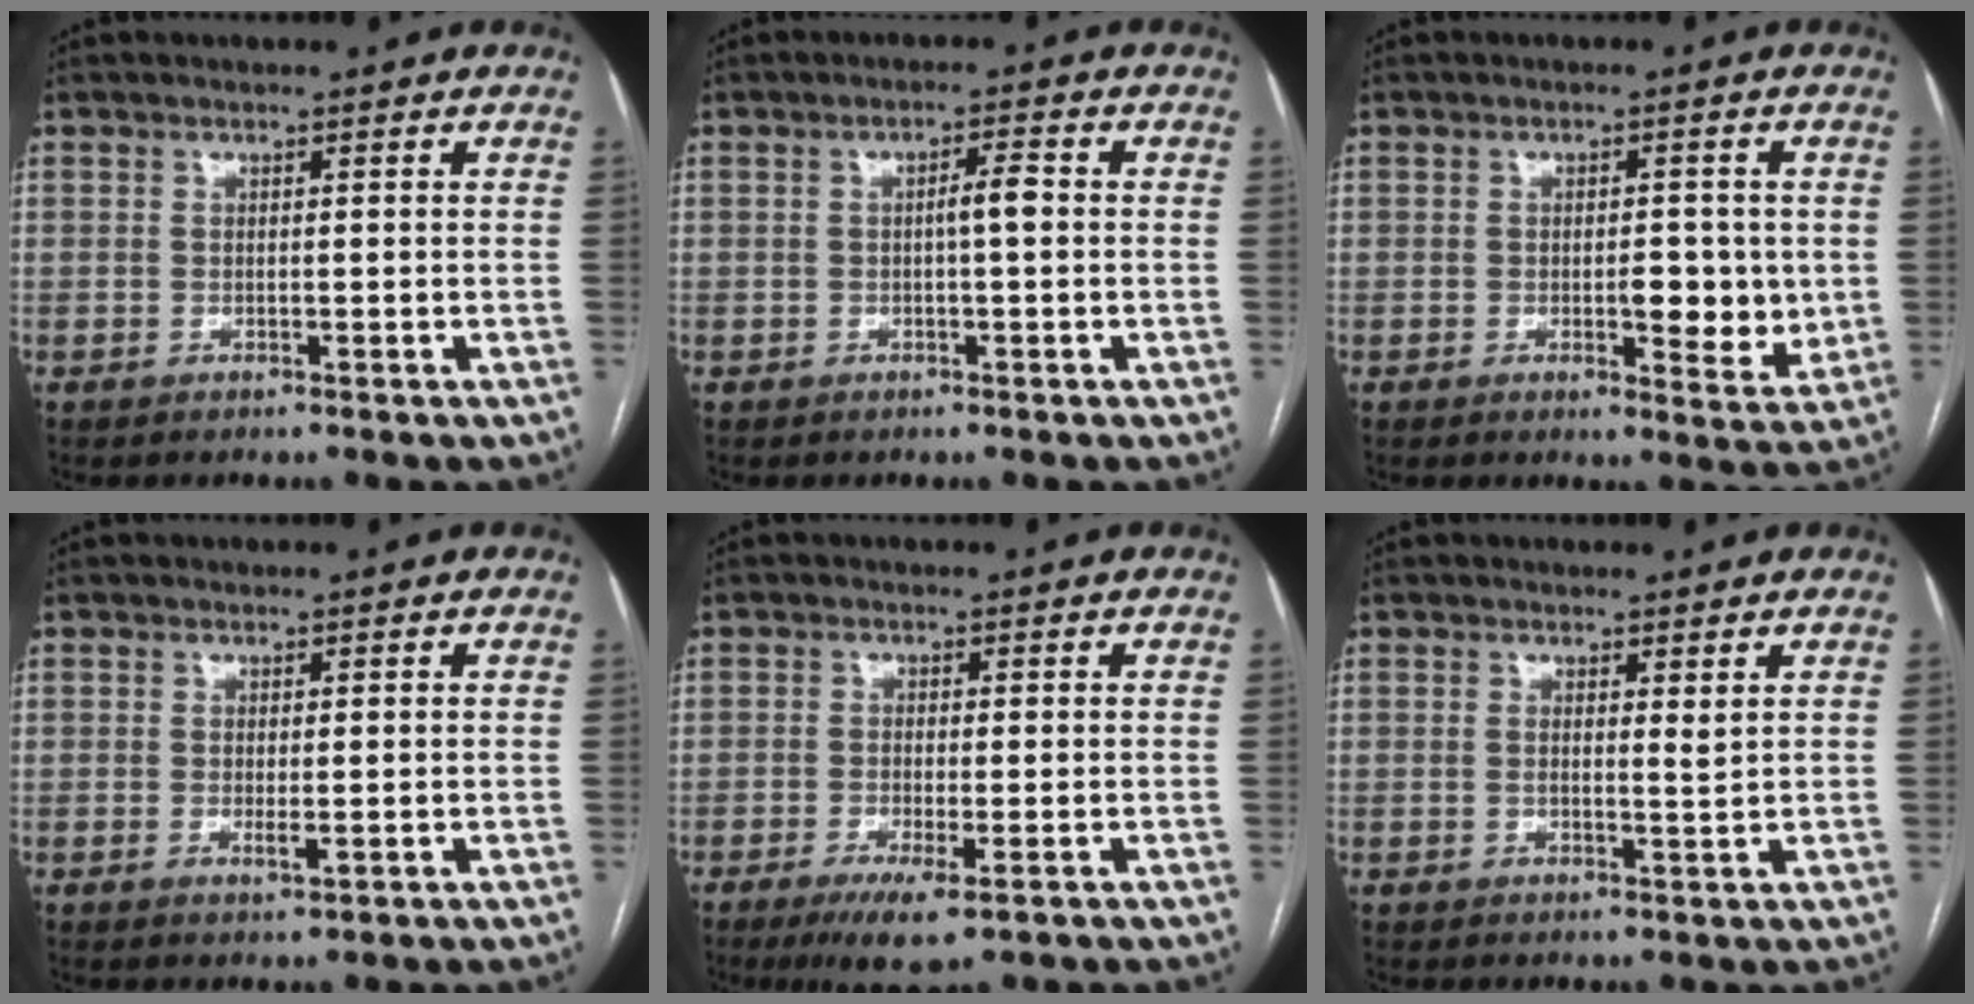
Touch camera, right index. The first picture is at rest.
{"total": 2.7, "force": [0.0, 0.3, 2.7], "torque": [-0.043, 0.006, -0.001]}
{"total": 6.0, "force": [-0.4, 2.4, 5.5], "torque": [-0.071, -0.006, -0.001]}
{"total": 1.5, "force": [-0.3, 0.5, 1.4], "torque": [-0.024, -0.004, -0.003]}
{"total": 5.7, "force": [-3.1, 1.1, 4.6], "torque": [-0.081, -0.014, -0.048]}
{"total": 1.4, "force": [0.7, 0.1, 1.2], "torque": [-0.023, -0.006, 0.011]}